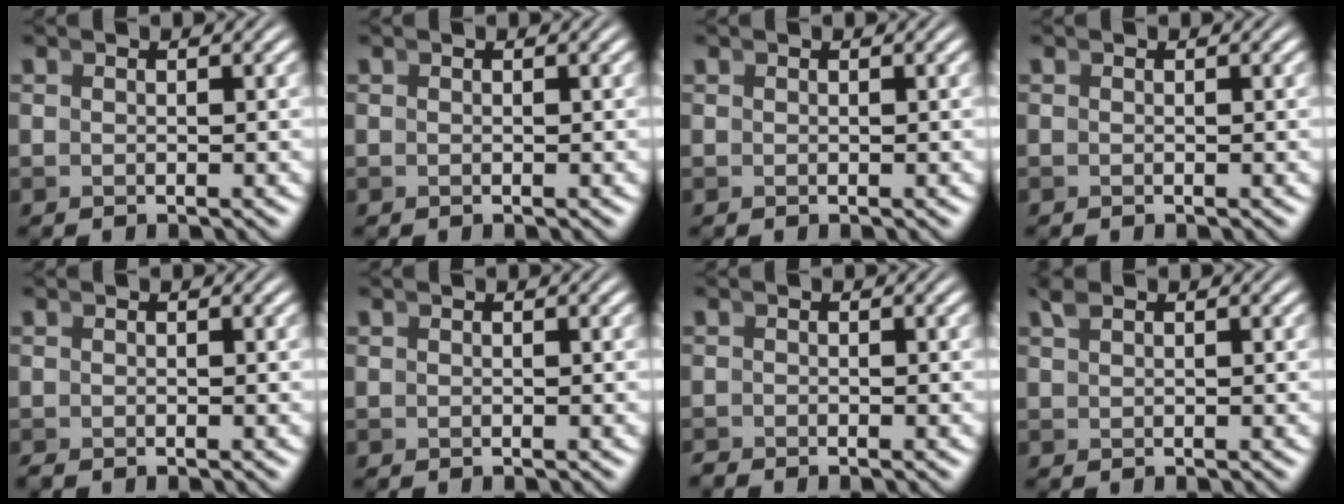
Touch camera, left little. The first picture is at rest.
{"total": 0.0}
{"total": 0.0}
{"total": 0.0}
{"total": 0.6, "force": [-0.6, -0.2, 0.0], "torque": [0.005, -0.007, -0.008]}
{"total": 0.0}
{"total": 1.1, "force": [-0.9, -0.5, -0.1], "torque": [0.013, -0.005, -0.016]}
{"total": 0.9, "force": [0.8, -0.5, 0.2], "torque": [0.000, 0.003, 0.020]}